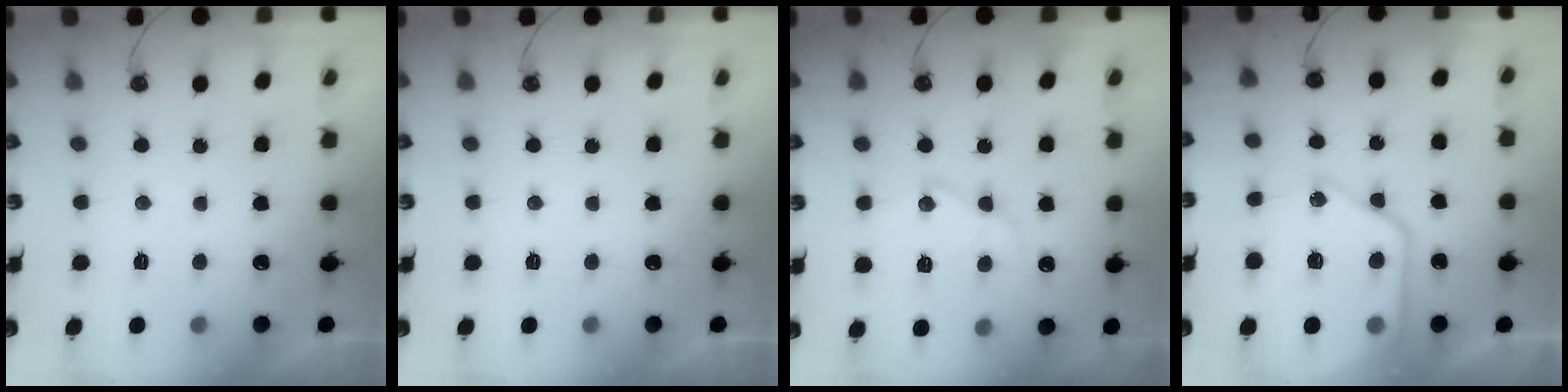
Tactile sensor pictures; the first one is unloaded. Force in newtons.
{"total": 0.0}
{"total": 12.4, "press": 12.3, "slide": 1.0}
{"total": 18.2, "press": 18.1, "slide": 1.9}